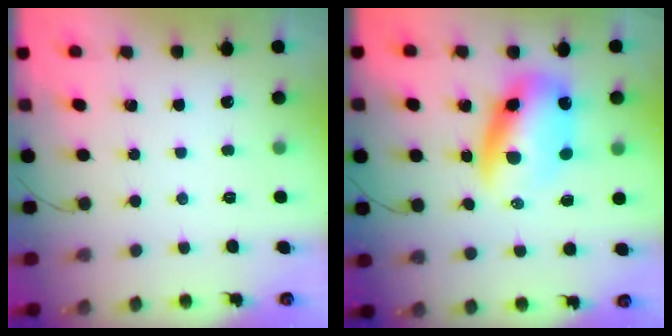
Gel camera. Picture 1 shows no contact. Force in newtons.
{"total": 10.8, "press": 10.4, "slide": 2.7}